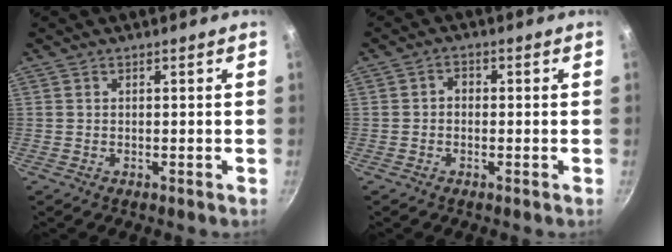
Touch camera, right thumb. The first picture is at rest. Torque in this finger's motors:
{"motor_torque": [-0.05, -0.01, -0.02, 0.06, 0.01]}